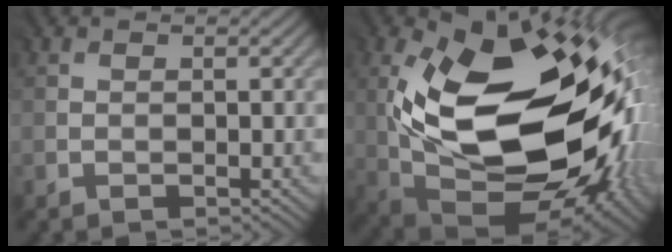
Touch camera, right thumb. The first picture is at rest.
{"total": 21.3, "force": [1.2, 11.1, 18.1], "torque": [-0.327, -0.019, 0.022]}